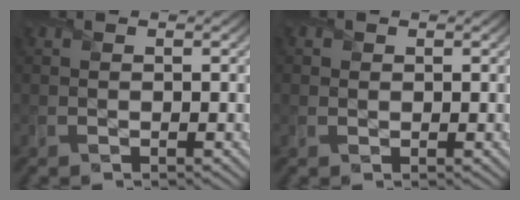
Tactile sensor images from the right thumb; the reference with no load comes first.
{"total": 1.0, "force": [0.4, 0.9, 0.2], "torque": [0.001, -0.004, 0.003]}